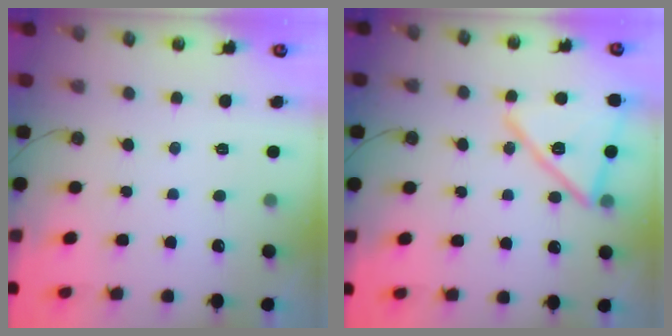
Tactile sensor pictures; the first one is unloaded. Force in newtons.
{"total": 17.0, "press": 16.9, "slide": 1.2}